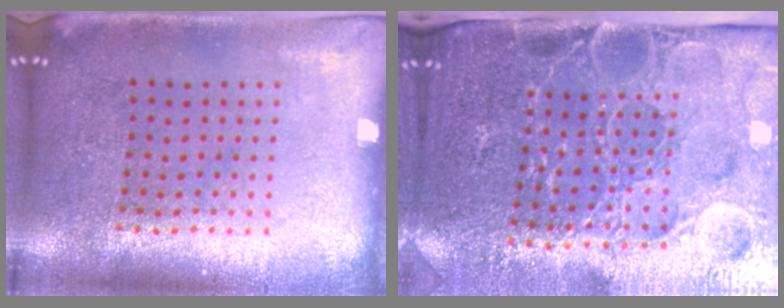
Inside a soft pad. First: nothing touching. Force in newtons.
{"total": 4.8, "press": 4.1, "slide": 2.4}